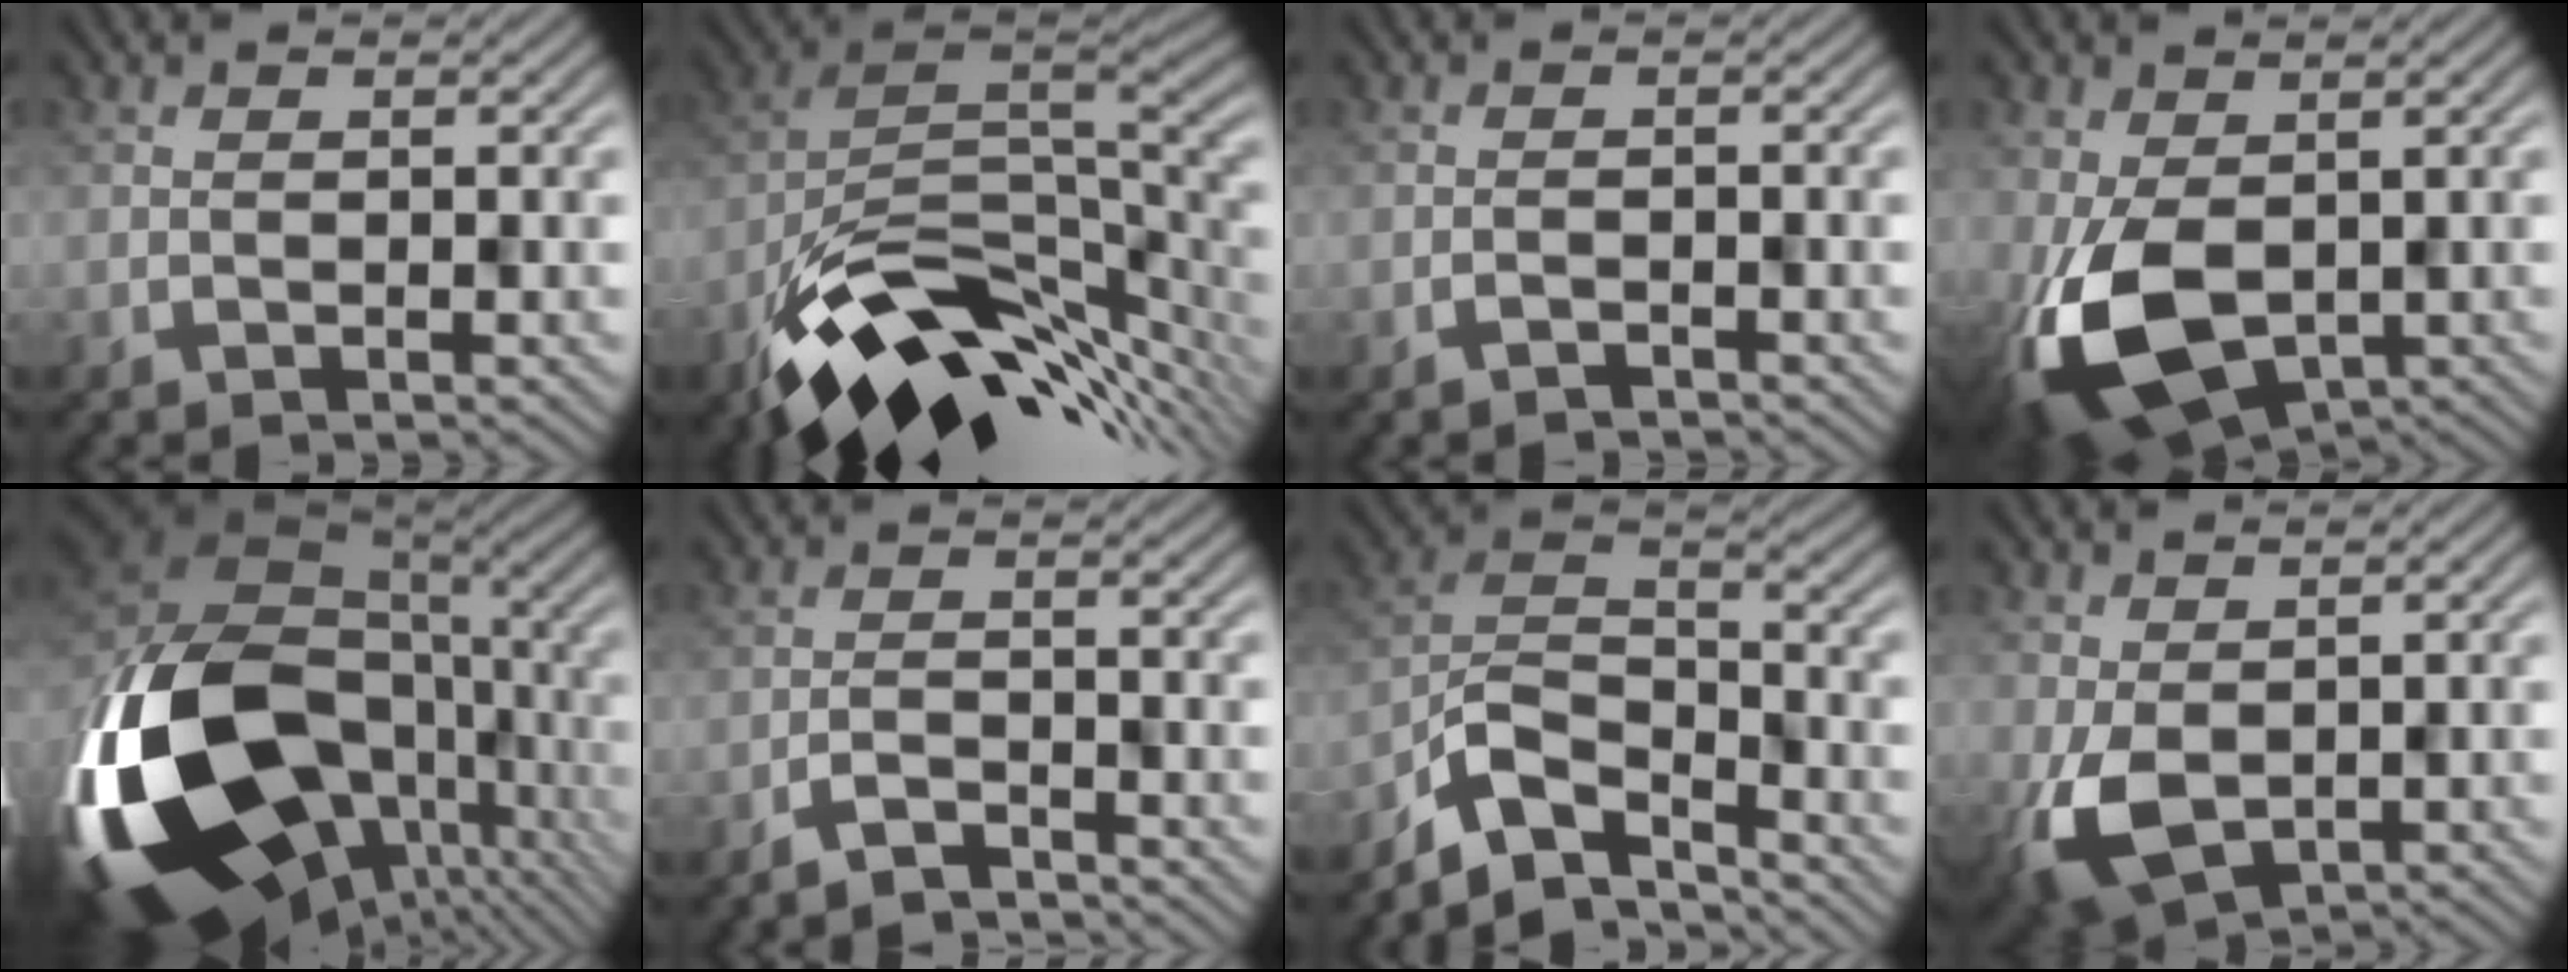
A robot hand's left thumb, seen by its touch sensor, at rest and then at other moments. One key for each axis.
{"total": 13.9, "fx": -6.5, "fy": 7.0, "fz": 10.1, "tx": -0.182, "ty": -0.018, "tz": -0.111}
{"total": 0.9, "fx": -0.9, "fy": 0.1, "fz": 0.2, "tx": -0.005, "ty": 0.002, "tz": -0.018}
{"total": 13.0, "fx": -3.5, "fy": 7.6, "fz": 10.0, "tx": -0.222, "ty": -0.038, "tz": -0.047}
{"total": 21.4, "fx": -4.8, "fy": 13.2, "fz": 16.1, "tx": -0.392, "ty": -0.067, "tz": -0.052}
{"total": 2.9, "fx": -2.7, "fy": 0.4, "fz": 0.9, "tx": -0.018, "ty": 0.003, "tz": -0.057}
{"total": 8.4, "fx": -6.6, "fy": 3.1, "fz": 4.2, "tx": -0.074, "ty": -0.001, "tz": -0.141}
{"total": 8.0, "fx": -1.5, "fy": 4.9, "fz": 6.1, "tx": -0.142, "ty": -0.020, "tz": -0.019}